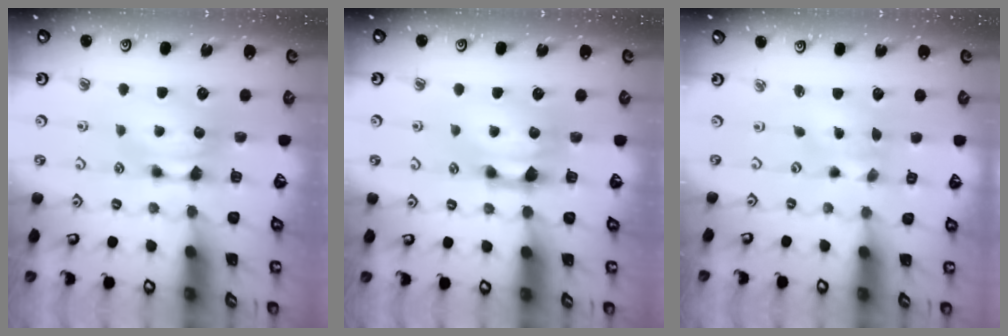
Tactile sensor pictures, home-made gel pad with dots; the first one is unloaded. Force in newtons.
{"total": 1.5, "press": 0.5, "slide": 1.4}
{"total": 2.9, "press": 2.7, "slide": 0.9}